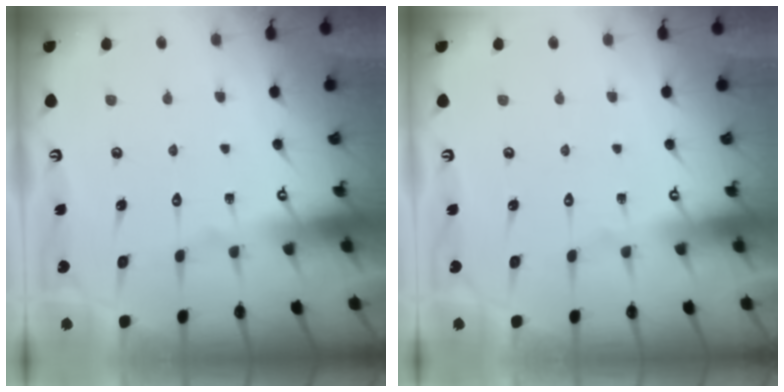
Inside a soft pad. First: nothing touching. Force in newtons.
{"total": 0.0}